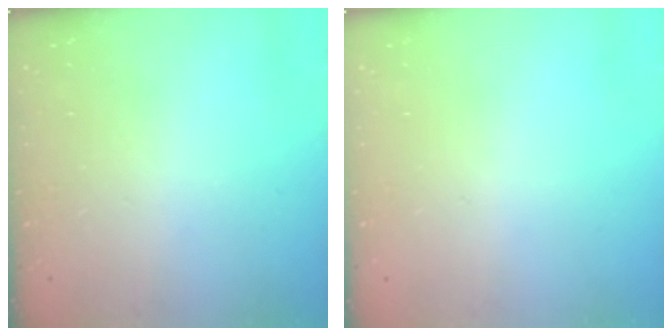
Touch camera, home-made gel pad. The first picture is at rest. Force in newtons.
{"total": 0.0}